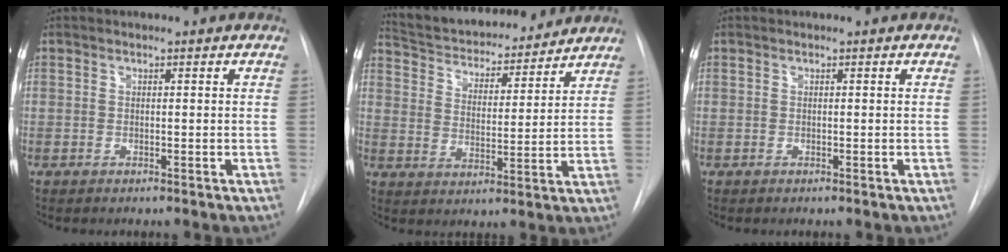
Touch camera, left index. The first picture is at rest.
{"total": 18.2, "force": [16.7, 4.3, 5.7], "torque": [-0.094, 0.011, 0.253]}
{"total": 0.0}